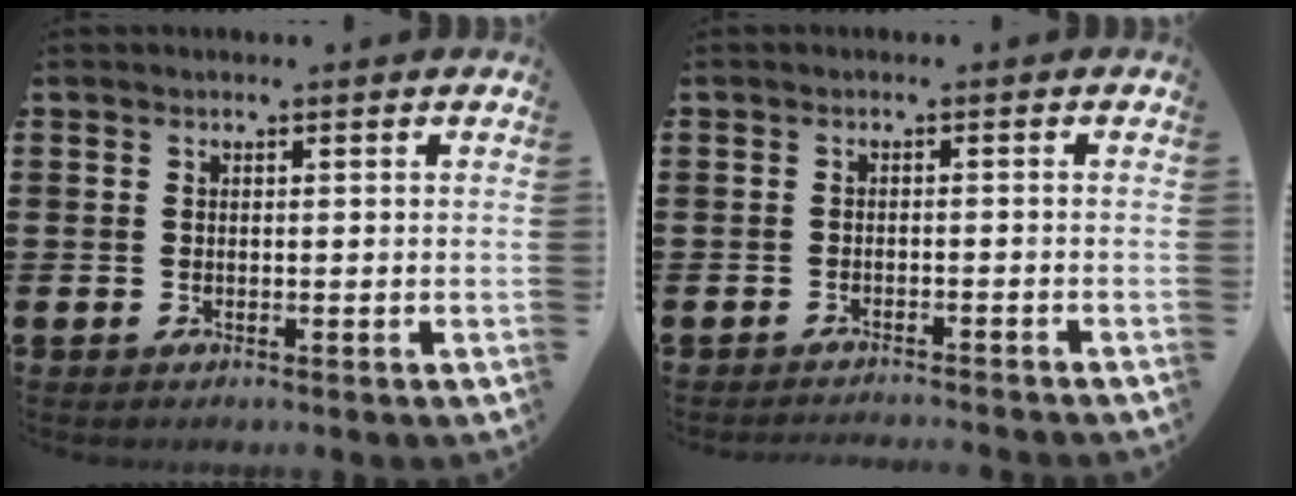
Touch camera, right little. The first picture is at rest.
{"total": 0.8, "force": [-0.8, -0.2, 0.0], "torque": [0.000, 0.003, -0.016]}